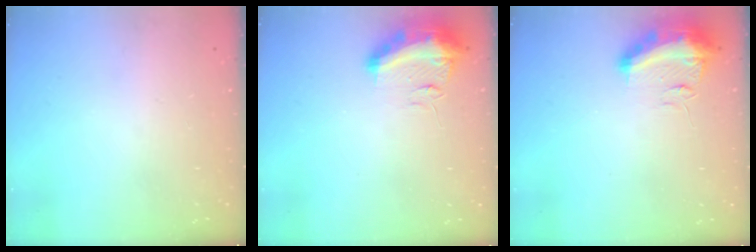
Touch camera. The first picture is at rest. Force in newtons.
{"total": 17.3, "press": 13.2, "slide": 11.2}
{"total": 17.3, "press": 13.2, "slide": 11.2}